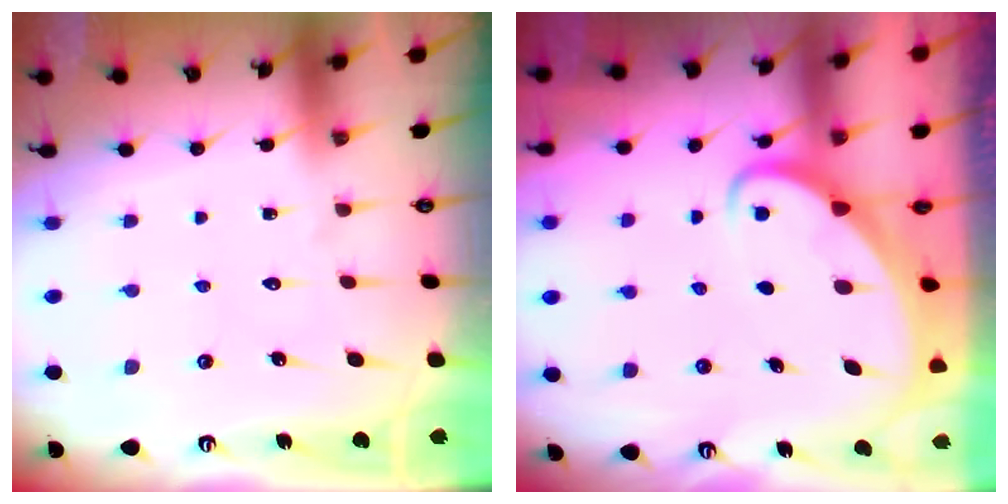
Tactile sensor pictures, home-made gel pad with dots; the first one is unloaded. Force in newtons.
{"total": 2.5, "press": 2.5, "slide": 0.2}